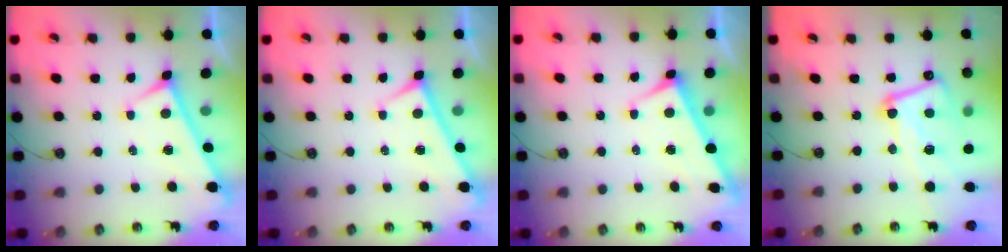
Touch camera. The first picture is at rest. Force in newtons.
{"total": 0.0}
{"total": 3.2, "press": 3.1, "slide": 0.8}
{"total": 15.6, "press": 15.5, "slide": 0.8}